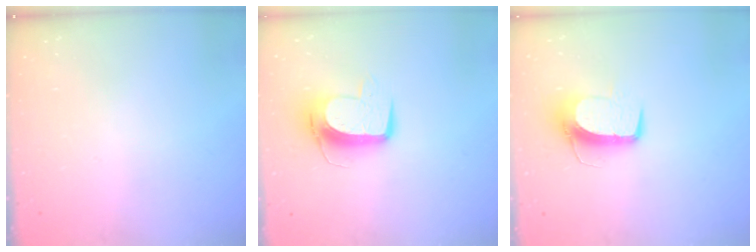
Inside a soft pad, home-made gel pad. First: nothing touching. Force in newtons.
{"total": 10.3, "press": 10.2, "slide": 1.1}
{"total": 10.2, "press": 10.2, "slide": 0.5}